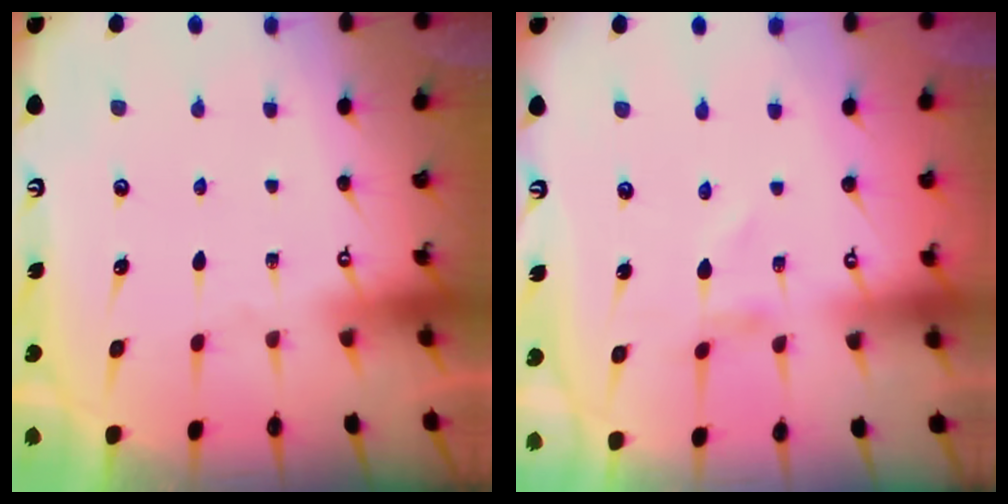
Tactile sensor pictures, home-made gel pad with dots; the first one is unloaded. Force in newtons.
{"total": 1.0, "press": 1.0, "slide": 0.1}